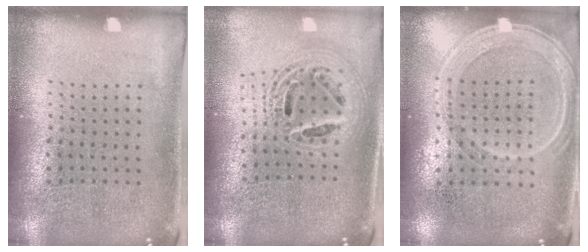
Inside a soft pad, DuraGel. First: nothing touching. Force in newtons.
{"total": 2.2, "press": 1.7, "slide": 1.4}
{"total": 1.2, "press": 1.1, "slide": 0.5}